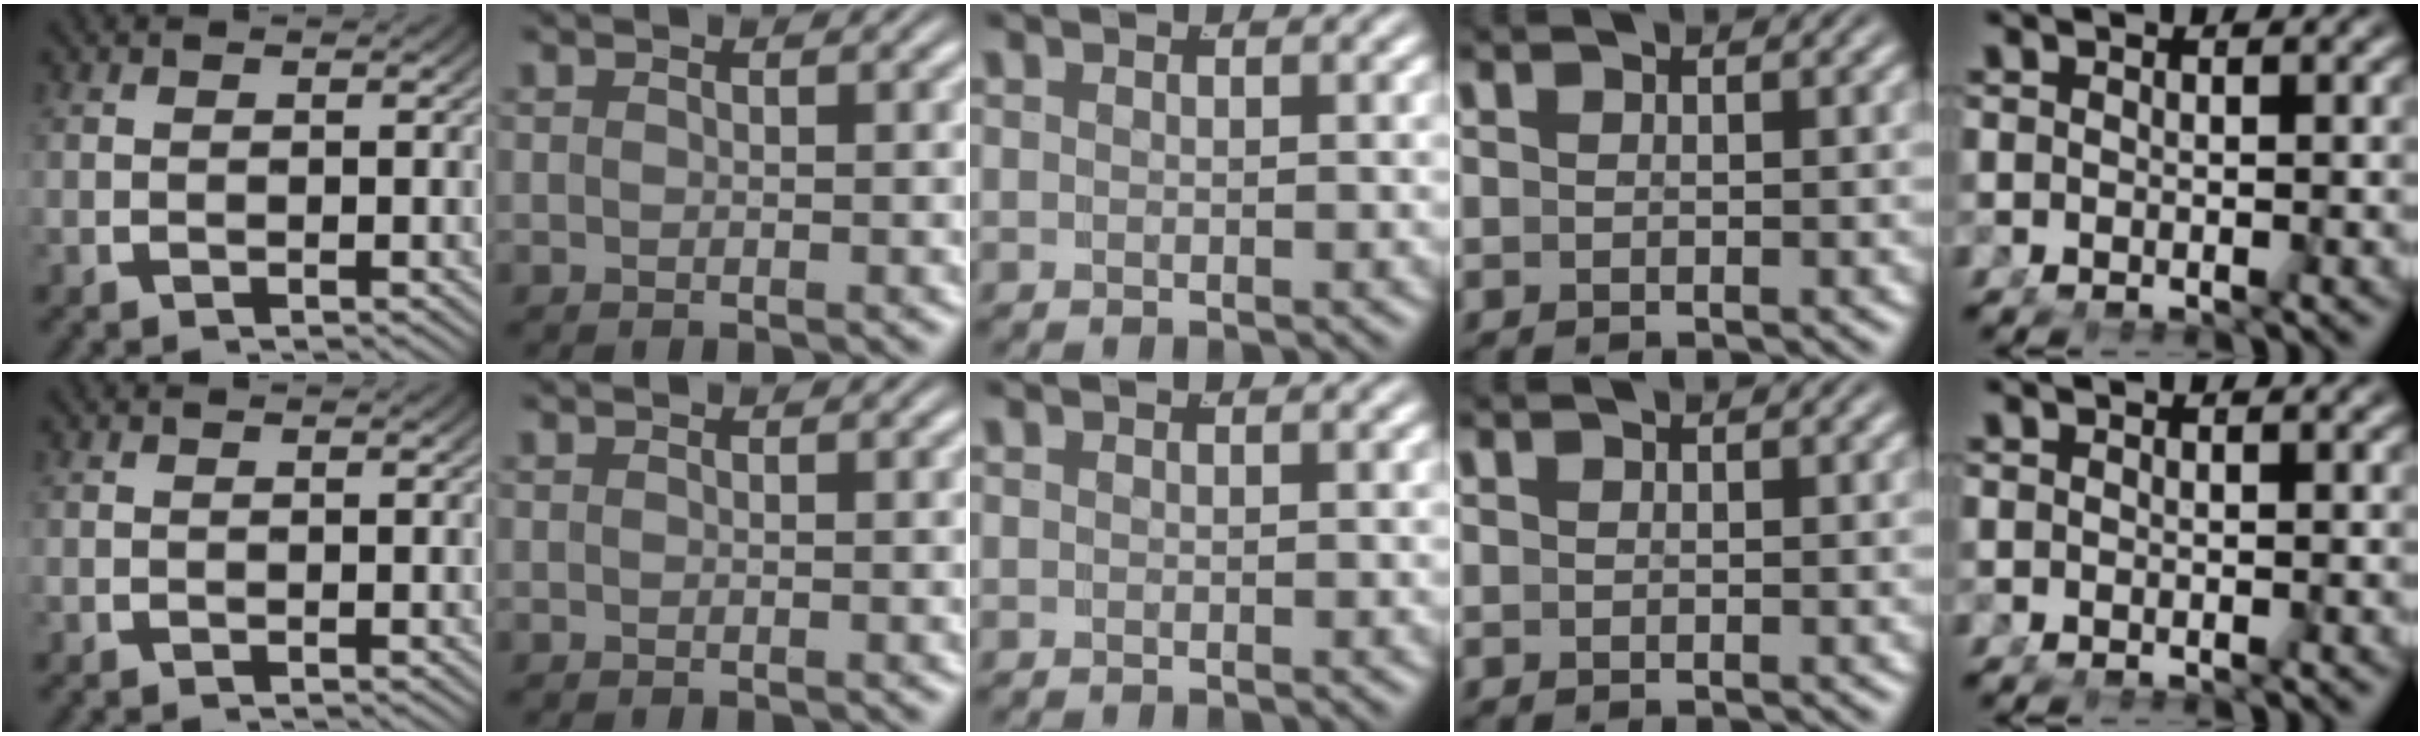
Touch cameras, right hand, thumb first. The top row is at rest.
{}